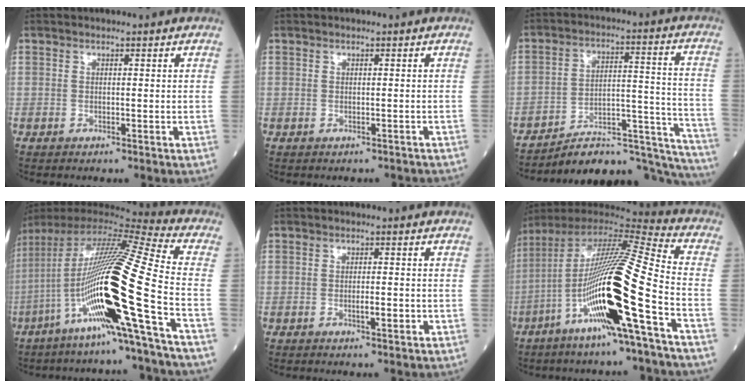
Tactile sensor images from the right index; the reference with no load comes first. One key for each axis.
{"total": 1.3, "fx": -1.1, "fy": 0.7, "fz": 0.2, "tx": -0.001, "ty": 0.002, "tz": -0.014}
{"total": 22.3, "fx": -21.0, "fy": 3.2, "fz": 6.6, "tx": -0.029, "ty": 0.055, "tz": -0.292}
{"total": 23.3, "fx": -6.9, "fy": -1.1, "fz": 22.2, "tx": -0.424, "ty": -0.020, "tz": -0.141}
{"total": 2.0, "fx": -0.5, "fy": 0.2, "fz": 1.9, "tx": -0.034, "ty": -0.002, "tz": -0.007}
{"total": 20.8, "fx": -6.6, "fy": -0.4, "fz": 19.8, "tx": -0.390, "ty": -0.020, "tz": -0.133}